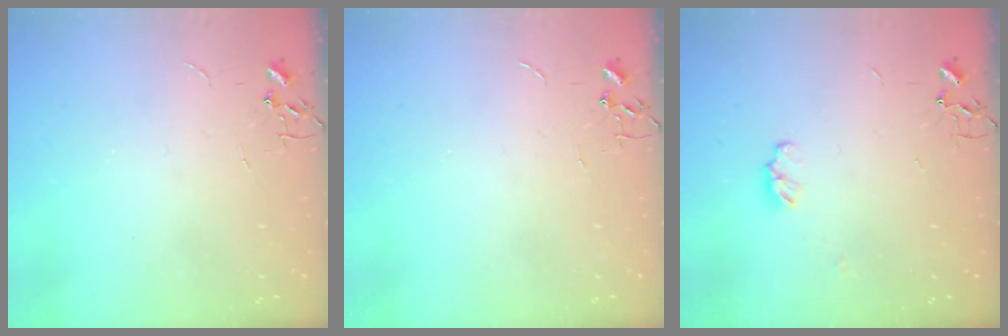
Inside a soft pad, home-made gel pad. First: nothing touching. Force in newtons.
{"total": 0.0}
{"total": 4.6, "press": 4.6, "slide": 0.6}